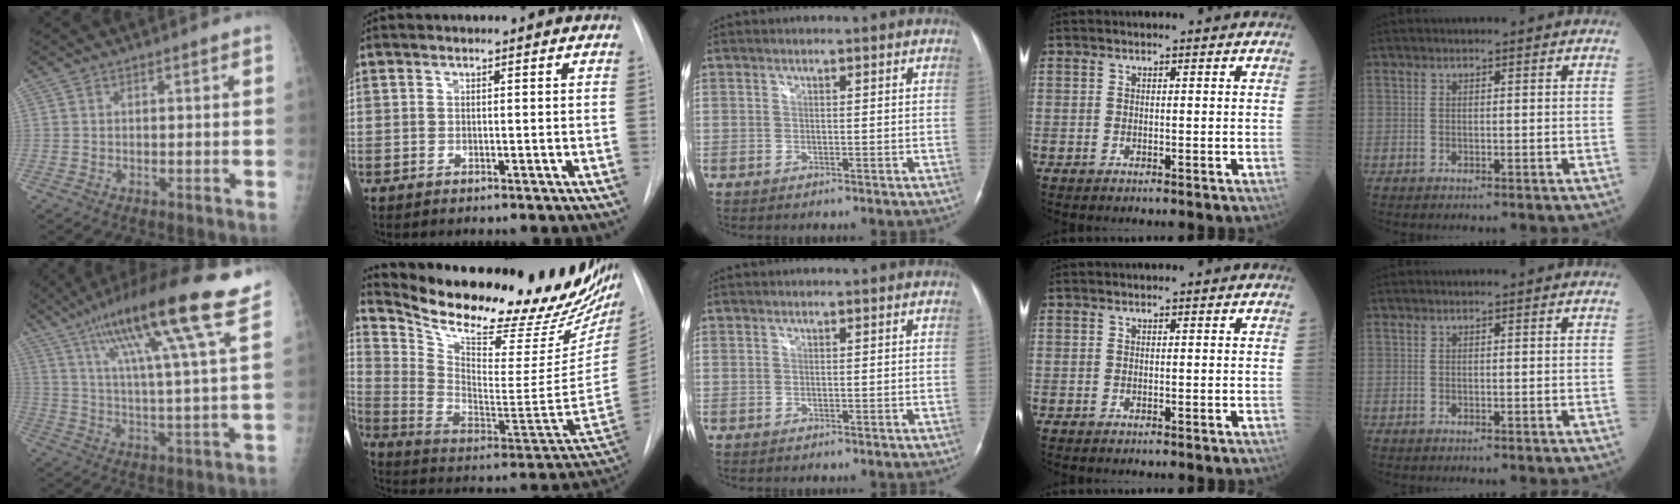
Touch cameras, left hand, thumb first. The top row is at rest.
{"thumb": {"total": 21.3, "force": [13.4, 1.2, 16.5], "torque": [-0.257, -0.031, 0.207]}, "index": {"total": 30.9, "force": [25.3, 6.7, 16.3], "torque": [-0.270, -0.068, 0.355]}}